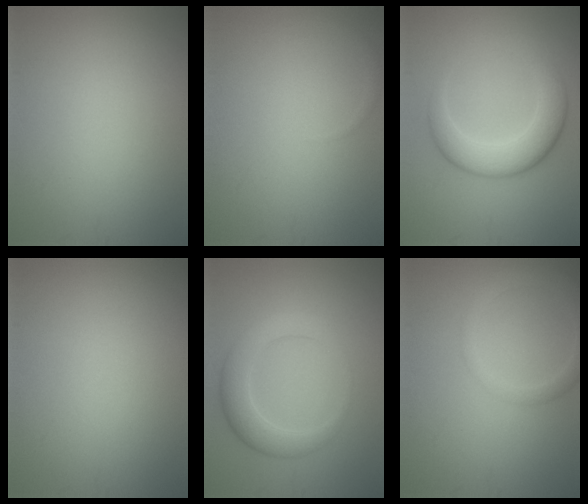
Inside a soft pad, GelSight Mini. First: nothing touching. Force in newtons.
{"total": 0.5, "press": 0.5, "slide": 0.0}
{"total": 5.0, "press": 5.0, "slide": 0.3}
{"total": 0.0}
{"total": 4.0, "press": 4.0, "slide": 0.2}
{"total": 2.7, "press": 2.7, "slide": 0.1}